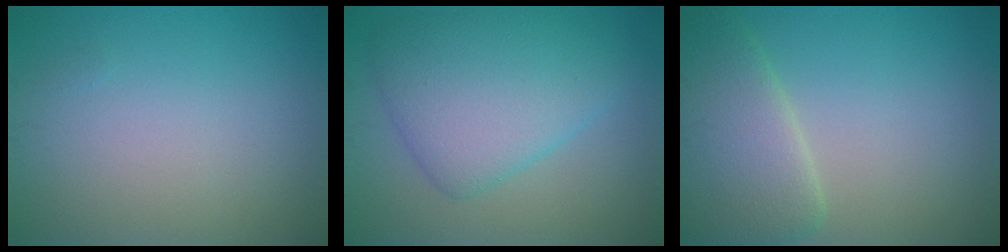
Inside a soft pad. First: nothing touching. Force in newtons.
{"total": 7.0, "press": 7.0, "slide": 0.1}
{"total": 5.7, "press": 5.7, "slide": 0.0}